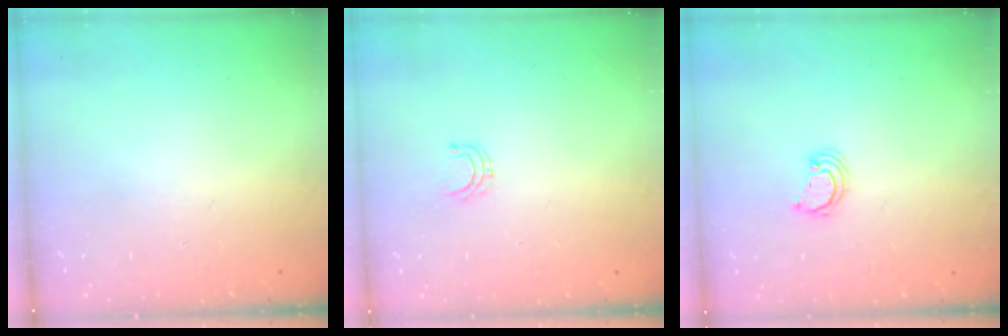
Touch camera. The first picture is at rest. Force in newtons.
{"total": 3.6, "press": 3.5, "slide": 0.4}
{"total": 2.6, "press": 2.6, "slide": 0.2}